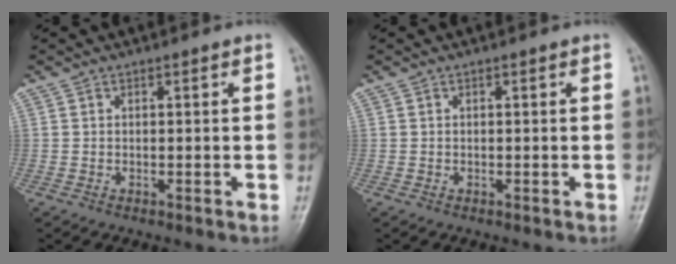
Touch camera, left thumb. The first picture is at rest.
{"total": 0.0}